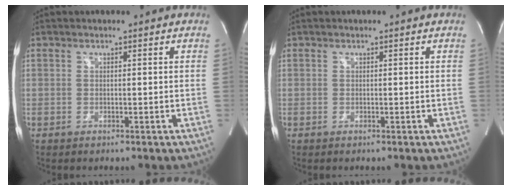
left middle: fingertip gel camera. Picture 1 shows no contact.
{"total": 0.0}